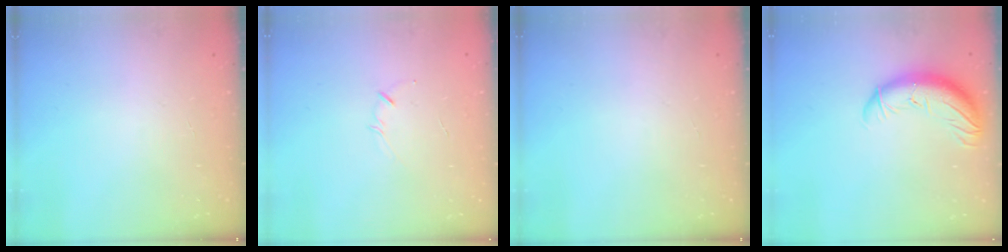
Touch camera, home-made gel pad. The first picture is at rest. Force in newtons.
{"total": 2.4, "press": 2.3, "slide": 0.5}
{"total": 0.0}
{"total": 11.9, "press": 11.5, "slide": 3.2}